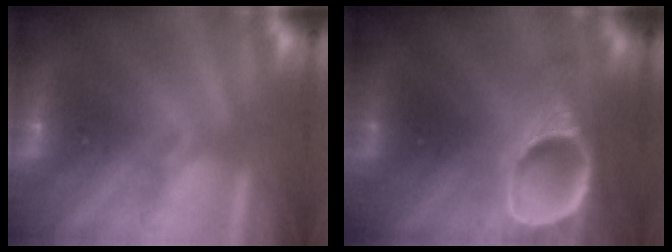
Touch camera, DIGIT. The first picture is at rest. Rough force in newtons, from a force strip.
{"total": 7.5}